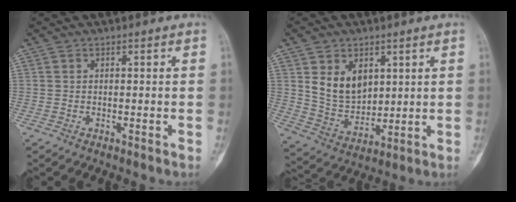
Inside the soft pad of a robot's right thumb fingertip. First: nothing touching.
{"total": 10.2, "force": [3.6, 7.3, 6.2], "torque": [-0.083, -0.027, 0.085]}